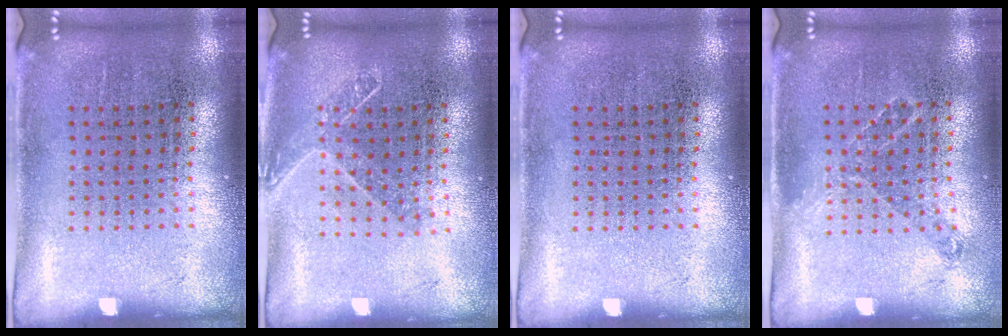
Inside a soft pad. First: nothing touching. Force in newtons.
{"total": 1.4, "press": 1.1, "slide": 0.8}
{"total": 0.0}
{"total": 0.8, "press": 0.8, "slide": 0.3}